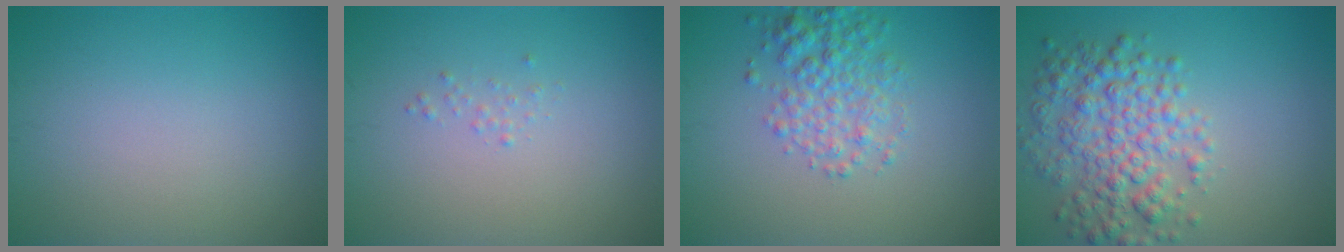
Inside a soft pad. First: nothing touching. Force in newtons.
{"total": 0.5, "press": 0.5, "slide": 0.0}
{"total": 3.8, "press": 3.8, "slide": 0.1}
{"total": 5.7, "press": 5.7, "slide": 0.2}